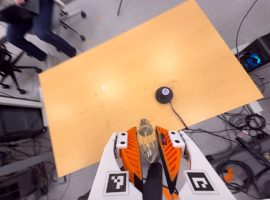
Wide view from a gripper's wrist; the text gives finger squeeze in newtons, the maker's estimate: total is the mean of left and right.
{"total": 13.7, "left": 14.3, "right": 13.2}